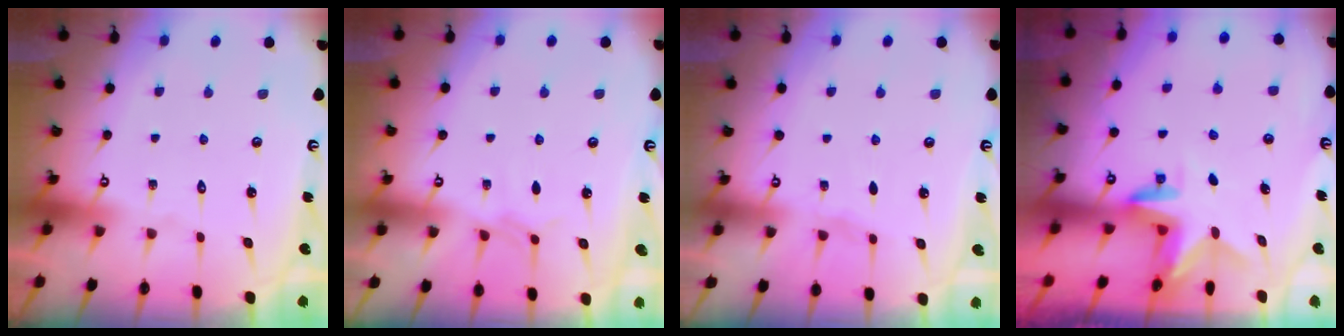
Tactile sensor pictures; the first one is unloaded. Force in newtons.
{"total": 3.8, "press": 3.7, "slide": 0.5}
{"total": 2.2, "press": 2.2, "slide": 0.3}
{"total": 2.9, "press": 2.9, "slide": 0.3}